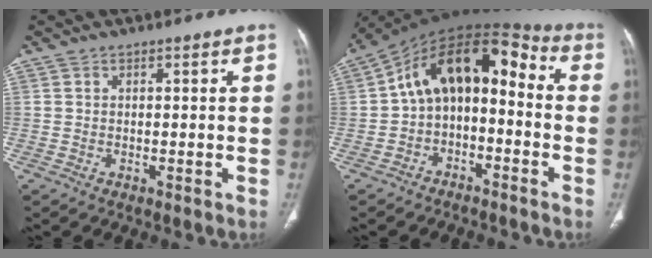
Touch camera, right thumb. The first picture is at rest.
{"total": 14.5, "force": [-1.2, 9.1, 11.2], "torque": [-0.144, 0.081, -0.031]}